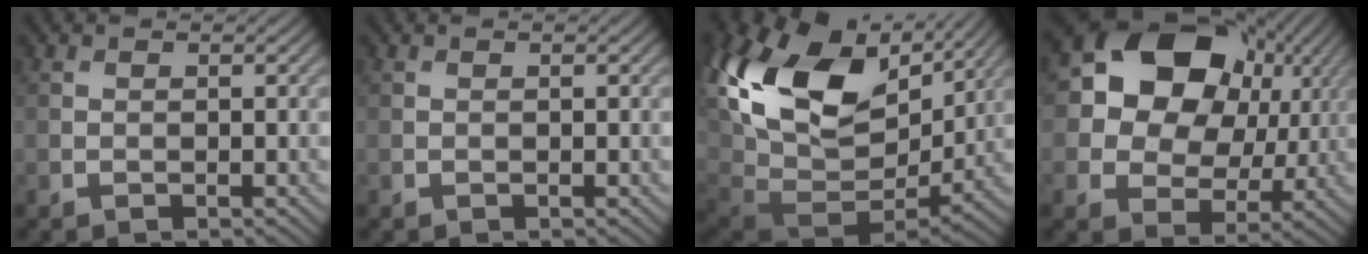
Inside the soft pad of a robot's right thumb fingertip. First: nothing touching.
{"total": 0.0}
{"total": 21.8, "force": [7.1, 14.0, 15.0], "torque": [-0.330, 0.010, 0.154]}
{"total": 15.2, "force": [4.6, 11.9, 8.3], "torque": [-0.162, 0.026, 0.077]}